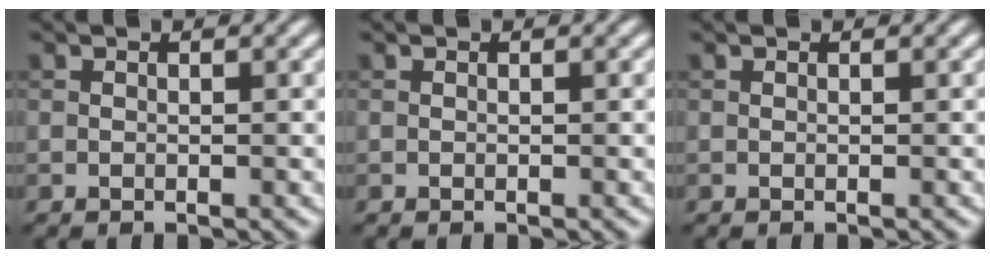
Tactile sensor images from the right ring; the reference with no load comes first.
{"total": 0.0}
{"total": 0.0}